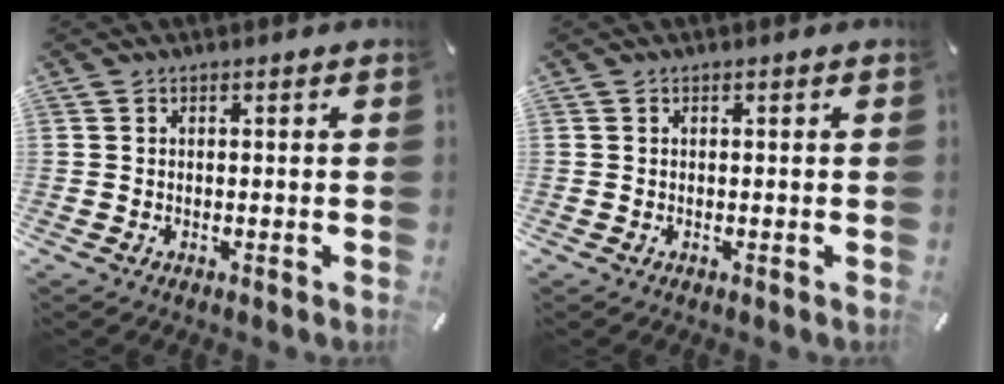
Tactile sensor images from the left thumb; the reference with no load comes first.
{"total": 0.0}